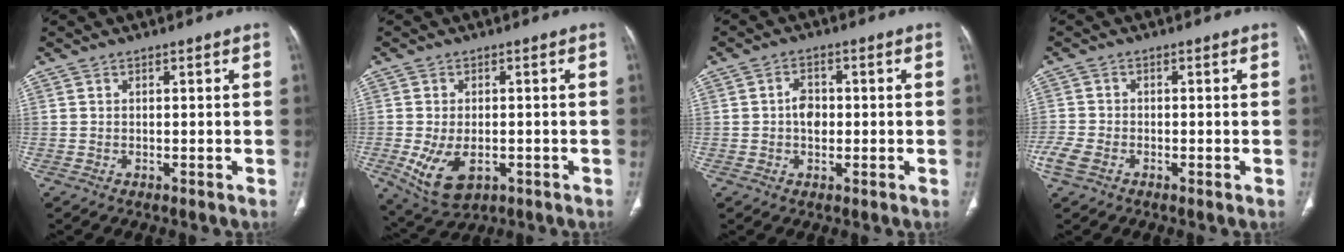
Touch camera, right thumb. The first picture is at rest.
{"total": 8.9, "force": [-2.3, 5.2, 6.8], "torque": [-0.126, -0.004, -0.025]}
{"total": 4.0, "force": [-0.1, 2.9, 2.7], "torque": [-0.035, 0.008, -0.005]}
{"total": 4.5, "force": [-2.1, 2.6, 3.0], "torque": [-0.079, 0.003, -0.045]}